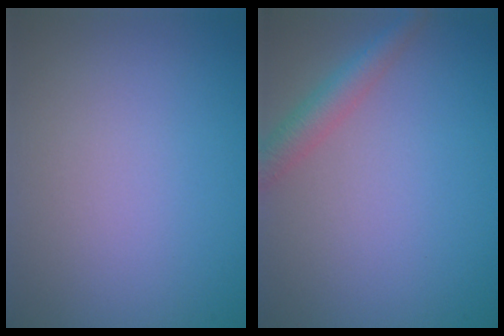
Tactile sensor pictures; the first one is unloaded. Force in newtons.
{"total": 2.7, "press": 2.7, "slide": 0.2}